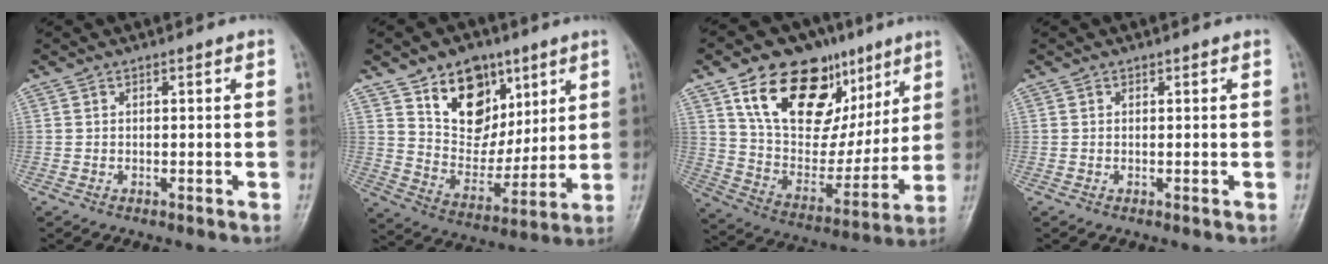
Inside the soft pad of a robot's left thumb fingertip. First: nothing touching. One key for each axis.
{"total": 15.0, "fx": 8.1, "fy": 10.4, "fz": 7.1, "tx": -0.070, "ty": -0.047, "tz": 0.149}
{"total": 24.5, "fx": 12.3, "fy": 15.0, "fz": 15.1, "tx": -0.189, "ty": -0.024, "tz": 0.213}
{"total": 0.0}